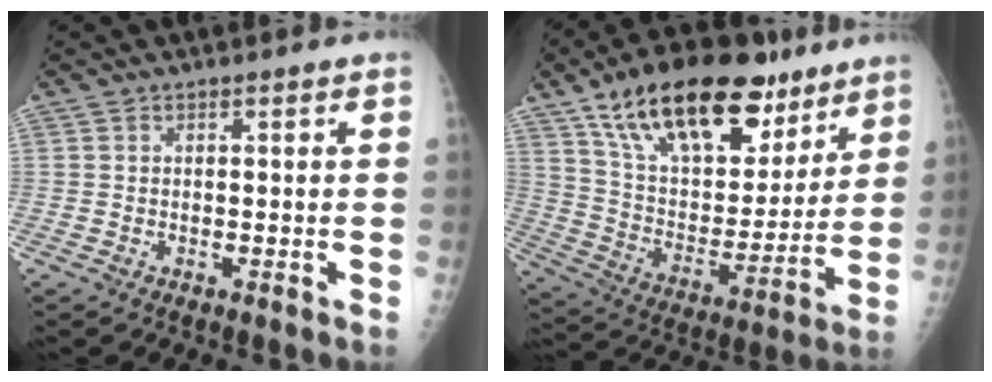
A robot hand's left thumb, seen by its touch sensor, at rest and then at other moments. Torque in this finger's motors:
{"motor_torque": [0.62, 0.63, 1.33, -1.44, 0.33]}